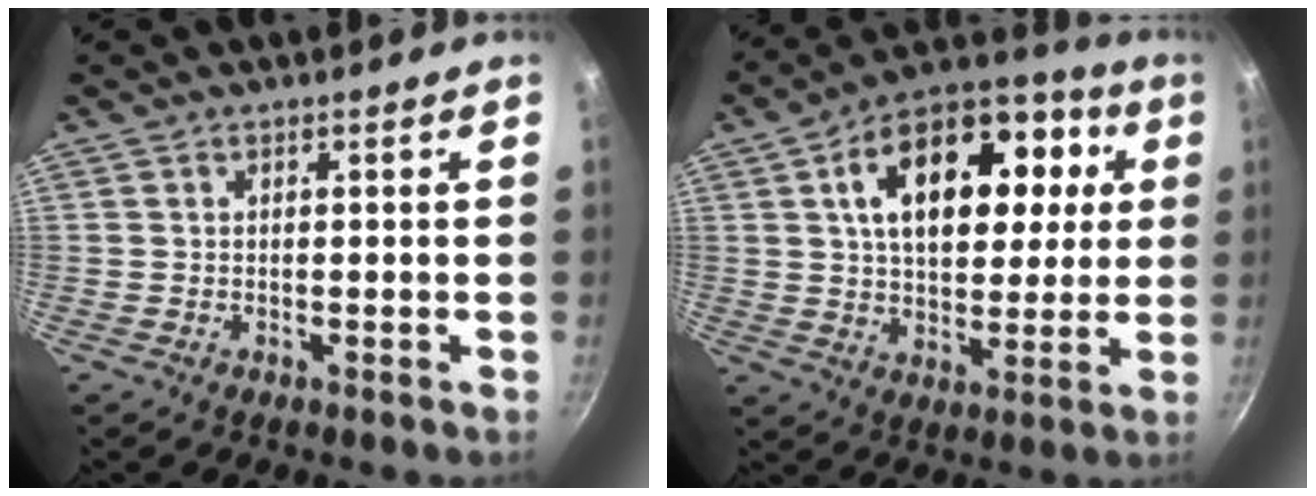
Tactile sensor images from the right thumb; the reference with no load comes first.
{"total": 21.9, "force": [5.7, 12.9, 16.8], "torque": [-0.215, 0.018, 0.081]}